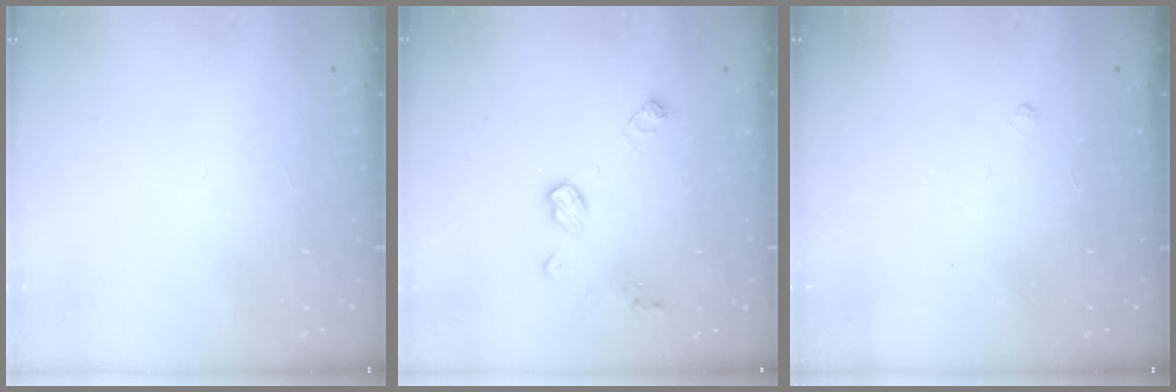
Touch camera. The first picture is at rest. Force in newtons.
{"total": 8.2, "press": 8.2, "slide": 0.4}
{"total": 2.9, "press": 2.8, "slide": 0.5}